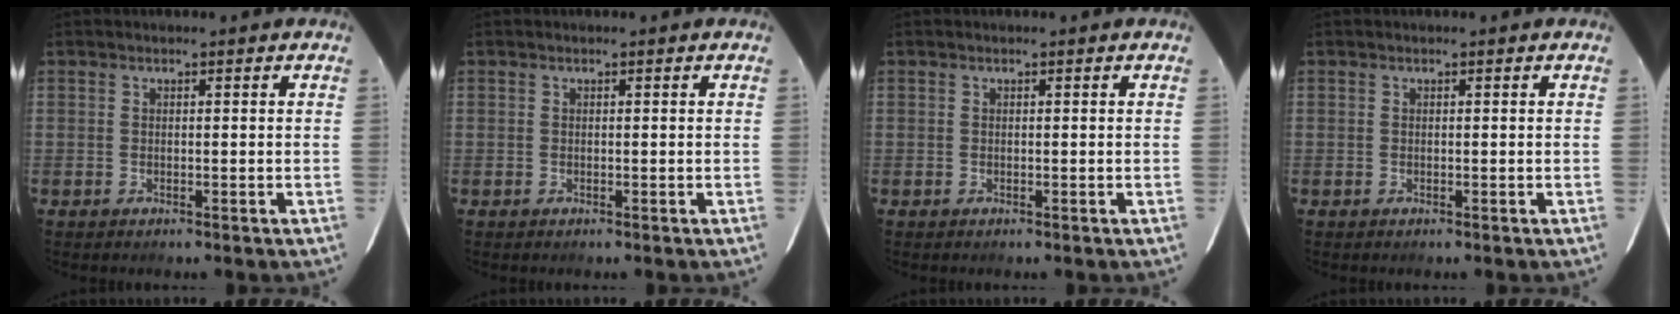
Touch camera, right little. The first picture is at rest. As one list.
[{"total": 0.0}, {"total": 0.0}, {"total": 0.0}]